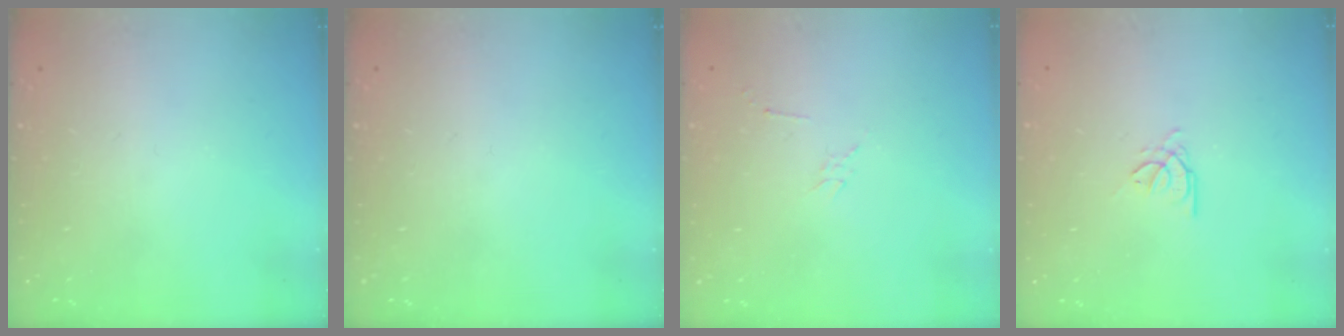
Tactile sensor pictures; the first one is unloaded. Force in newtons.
{"total": 0.0}
{"total": 2.3, "press": 2.3, "slide": 0.4}
{"total": 0.7, "press": 0.6, "slide": 0.3}